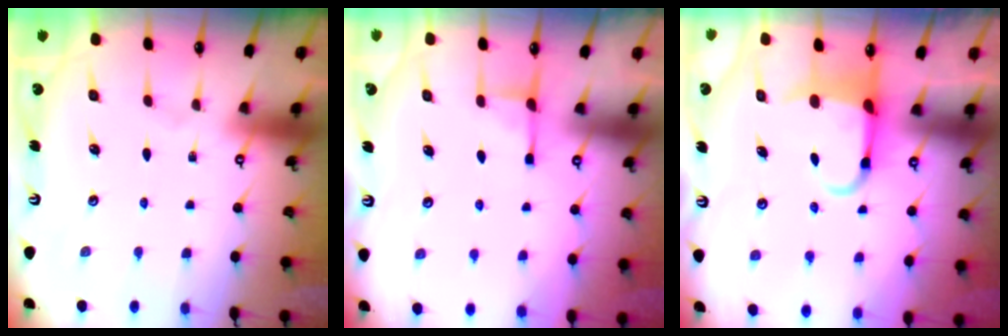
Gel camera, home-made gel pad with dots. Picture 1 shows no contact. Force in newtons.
{"total": 2.9, "press": 2.8, "slide": 0.5}
{"total": 4.4, "press": 4.3, "slide": 1.1}